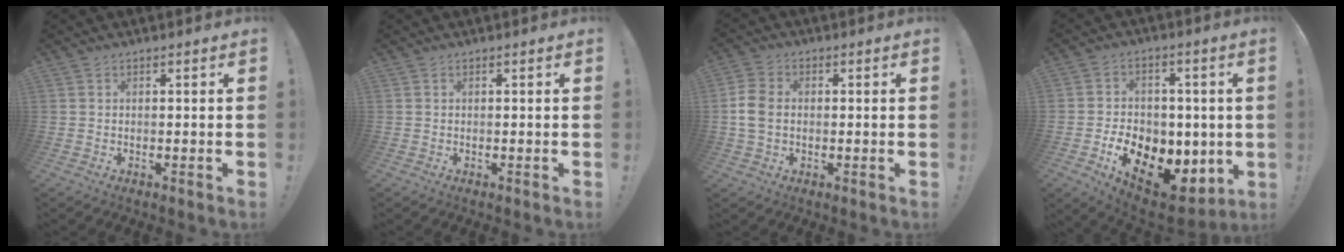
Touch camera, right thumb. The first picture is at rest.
{"total": 0.0}
{"total": 7.7, "force": [-0.4, 5.6, 5.2], "torque": [-0.115, 0.006, -0.007]}
{"total": 15.2, "force": [-5.3, 10.8, 9.3], "torque": [-0.134, 0.025, -0.079]}